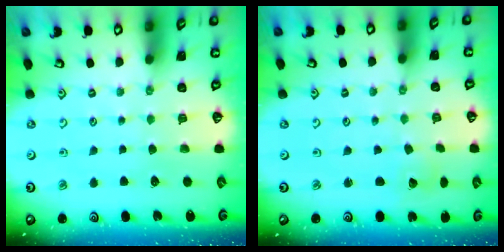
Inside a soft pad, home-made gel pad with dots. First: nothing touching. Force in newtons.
{"total": 1.7, "press": 1.7, "slide": 0.1}